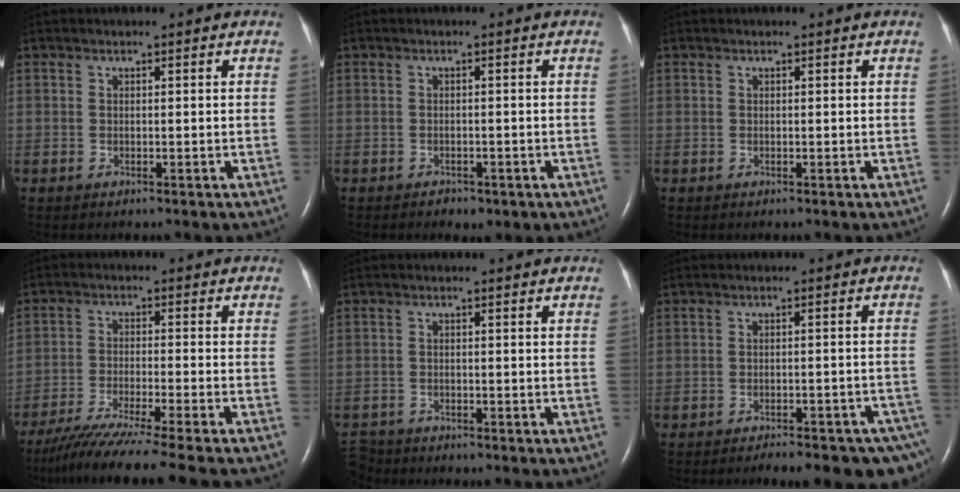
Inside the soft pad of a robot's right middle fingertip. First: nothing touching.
{"total": 2.2, "force": [-1.4, 1.3, 1.1], "torque": [-0.014, 0.000, -0.007]}
{"total": 0.0}
{"total": 14.2, "force": [-12.0, -2.0, 7.3], "torque": [-0.108, -0.047, -0.192]}
{"total": 3.9, "force": [-3.7, 1.3, -0.3], "torque": [0.003, -0.012, -0.070]}
{"total": 13.8, "force": [-11.3, 3.7, 7.1], "torque": [-0.054, 0.011, -0.126]}